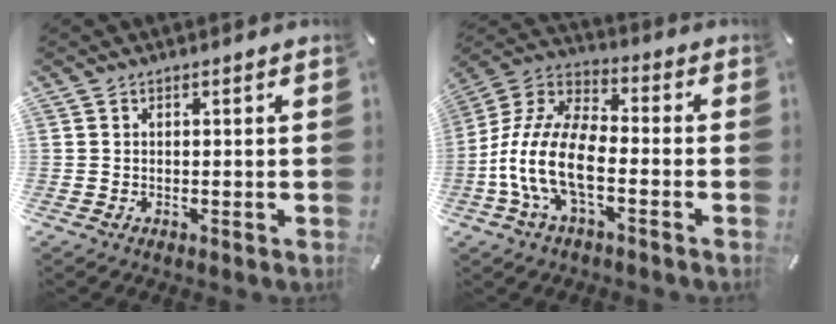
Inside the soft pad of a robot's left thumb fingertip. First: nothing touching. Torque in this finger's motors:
{"motor_torque": [0.59, 2.18, 1.38, 0.78, 0.31]}